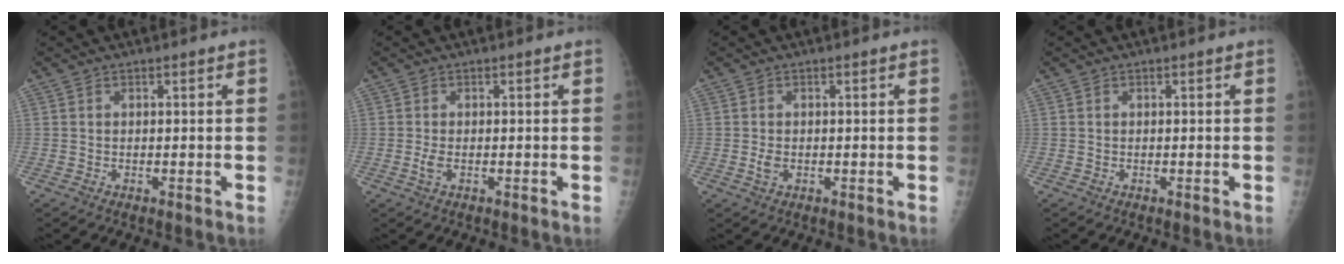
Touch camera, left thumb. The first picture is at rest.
{"total": 1.8, "force": [-0.1, 0.7, 1.7], "torque": [-0.039, 0.001, 0.000]}
{"total": 1.8, "force": [-0.1, 1.0, 1.4], "torque": [-0.026, -0.001, -0.001]}
{"total": 0.0}